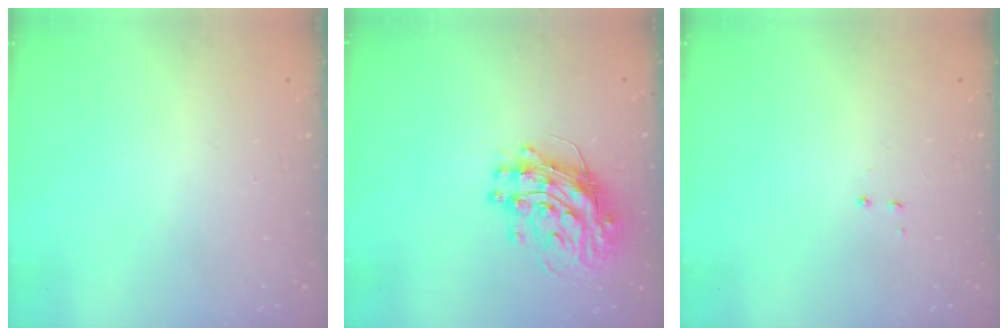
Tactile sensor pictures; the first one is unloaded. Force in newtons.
{"total": 13.1, "press": 13.1, "slide": 1.3}
{"total": 4.0, "press": 4.0, "slide": 0.4}